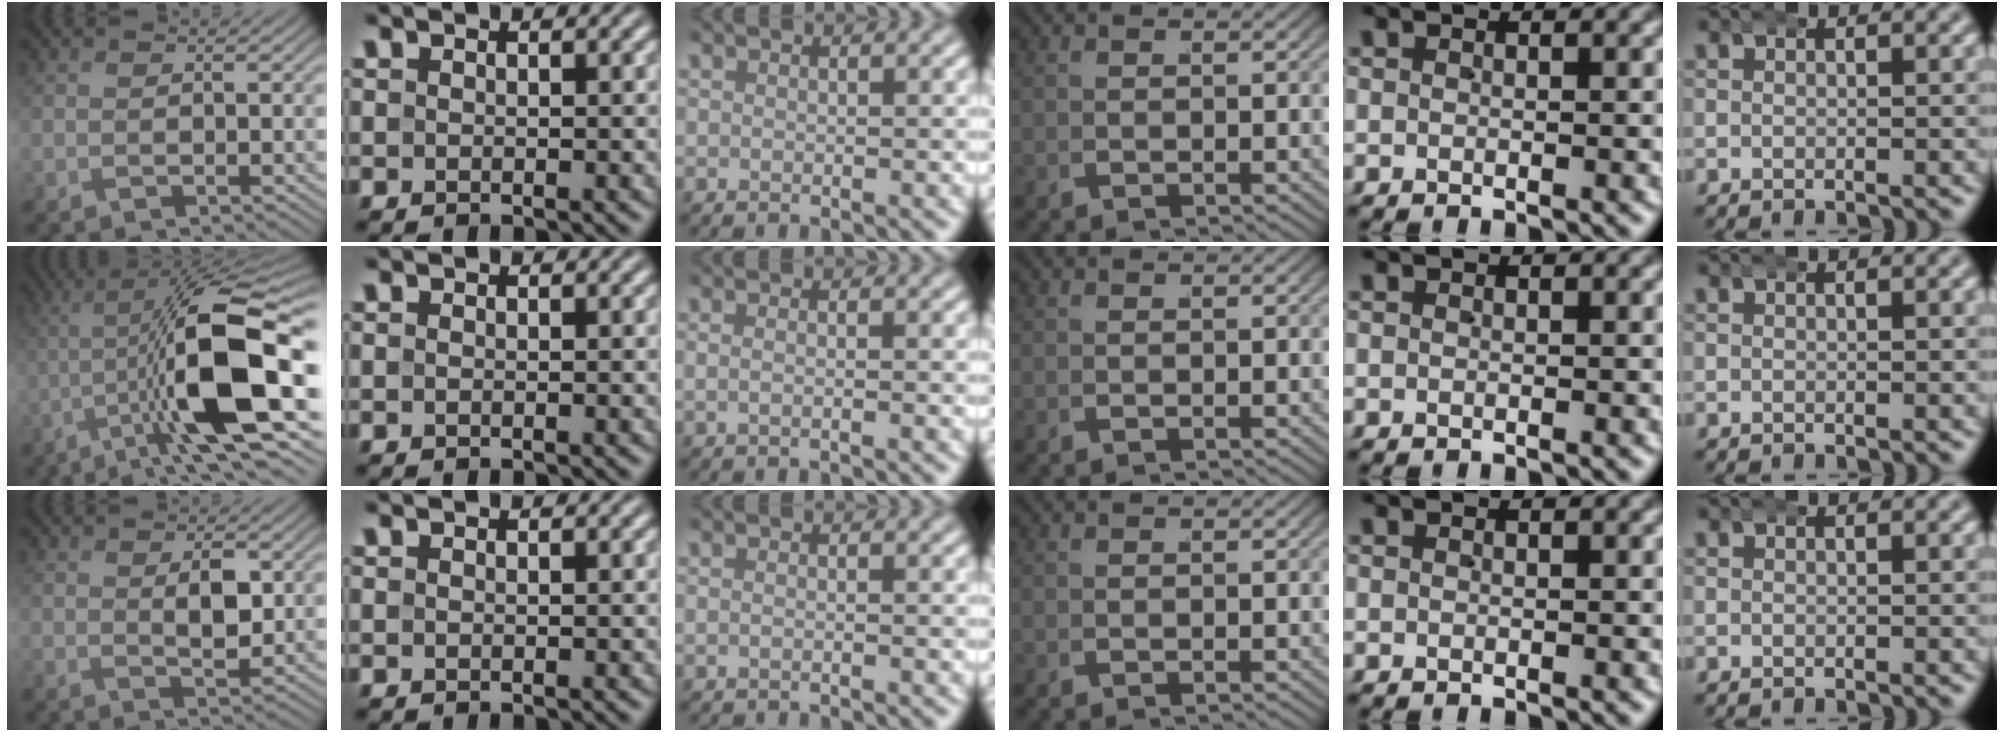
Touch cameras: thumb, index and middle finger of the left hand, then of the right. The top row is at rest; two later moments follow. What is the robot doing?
{"motion": "wrap", "object": "arm wrap"}